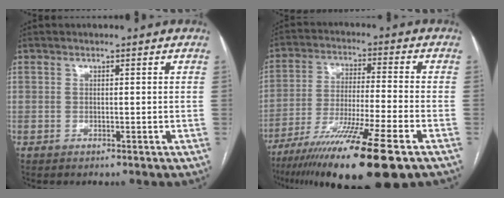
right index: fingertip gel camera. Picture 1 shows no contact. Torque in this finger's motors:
{"motor_torque": [1.59, -0.56, 1.05, 0.21]}